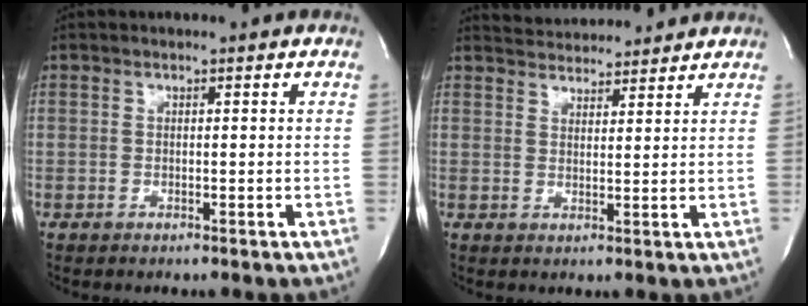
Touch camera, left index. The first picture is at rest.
{"total": 7.4, "force": [7.3, 1.1, 1.1], "torque": [-0.020, 0.019, 0.103]}